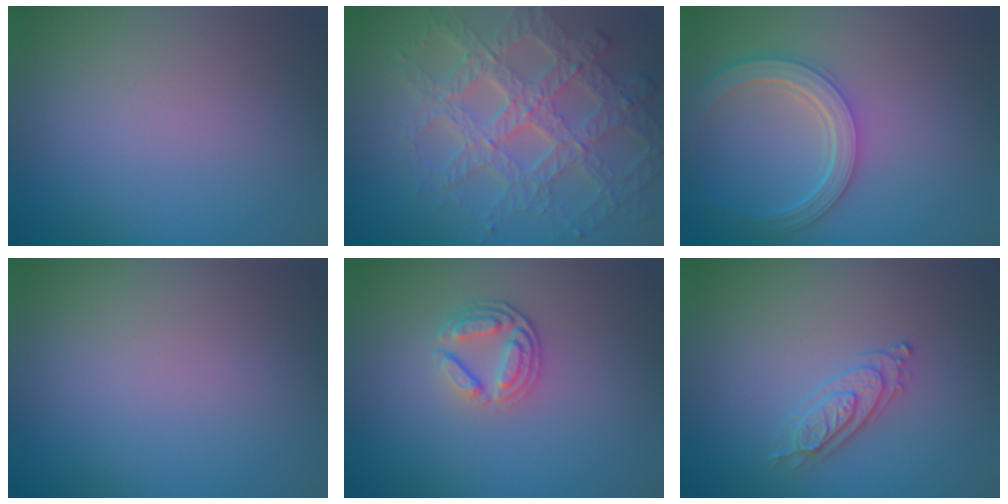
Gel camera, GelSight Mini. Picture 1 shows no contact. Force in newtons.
{"total": 7.8, "press": 6.2, "slide": 4.8}
{"total": 4.4, "press": 3.6, "slide": 2.6}
{"total": 0.0}
{"total": 2.9, "press": 2.5, "slide": 1.5}
{"total": 2.2, "press": 2.2, "slide": 0.3}